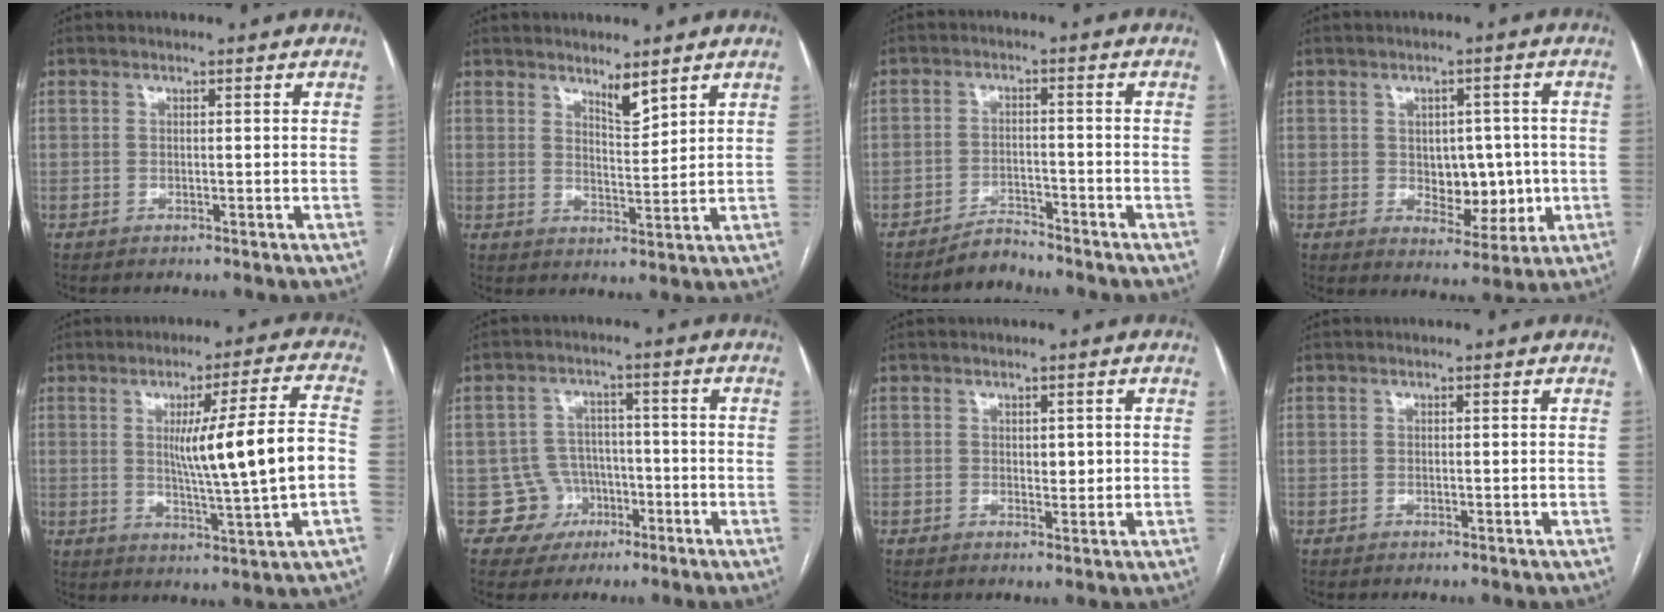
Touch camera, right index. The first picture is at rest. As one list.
[{"total": 3.6, "force": [3.0, 0.6, 1.9], "torque": [-0.033, -0.015, 0.055]}, {"total": 3.2, "force": [-3.1, 0.6, 0.3], "torque": [-0.002, -0.007, -0.055]}, {"total": 7.4, "force": [-0.3, 4.6, 5.8], "torque": [-0.068, 0.007, 0.008]}, {"total": 13.4, "force": [0.1, -0.8, 13.4], "torque": [-0.203, -0.005, 0.005]}, {"total": 5.7, "force": [-2.2, 5.2, -0.2], "torque": [0.014, 0.018, -0.031]}, {"total": 1.8, "force": [0.3, 1.1, 1.4], "torque": [-0.016, -0.001, 0.006]}, {"total": 0.0}]